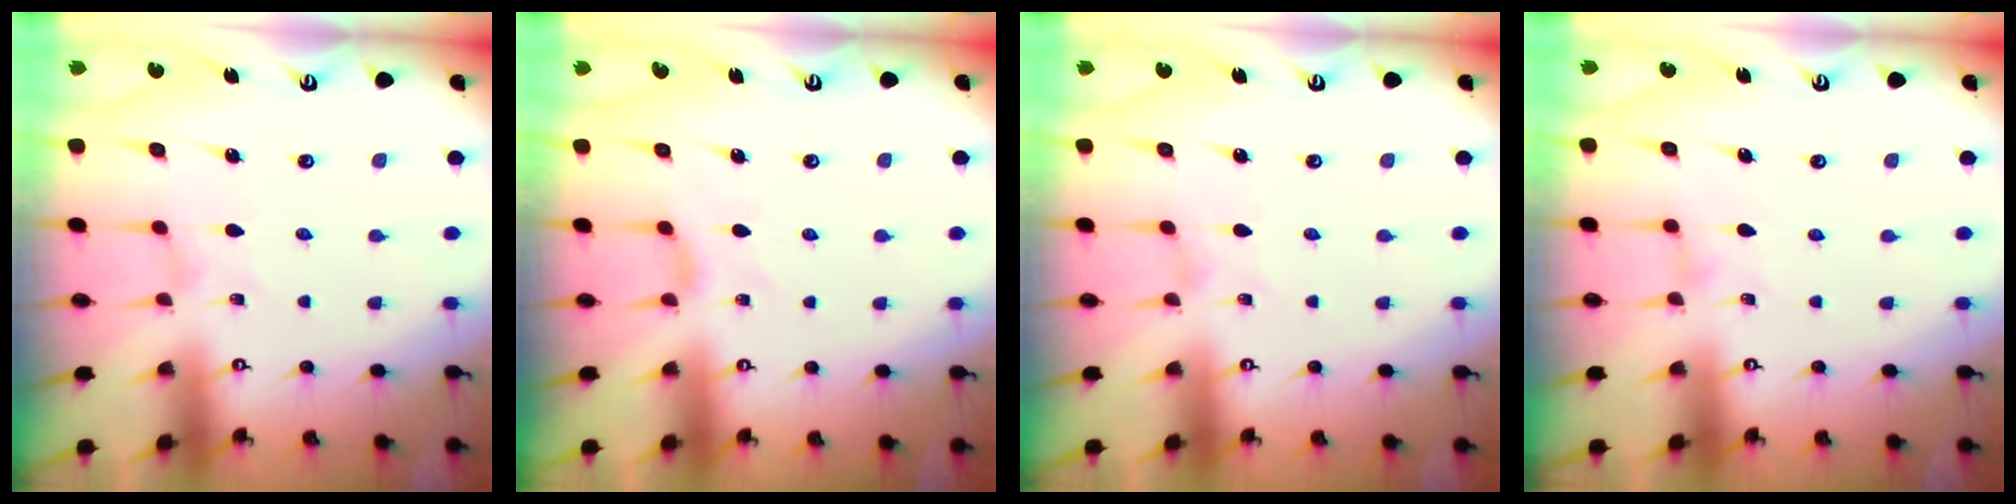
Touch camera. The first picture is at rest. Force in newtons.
{"total": 2.3, "press": 2.2, "slide": 0.6}
{"total": 0.0}
{"total": 0.0}